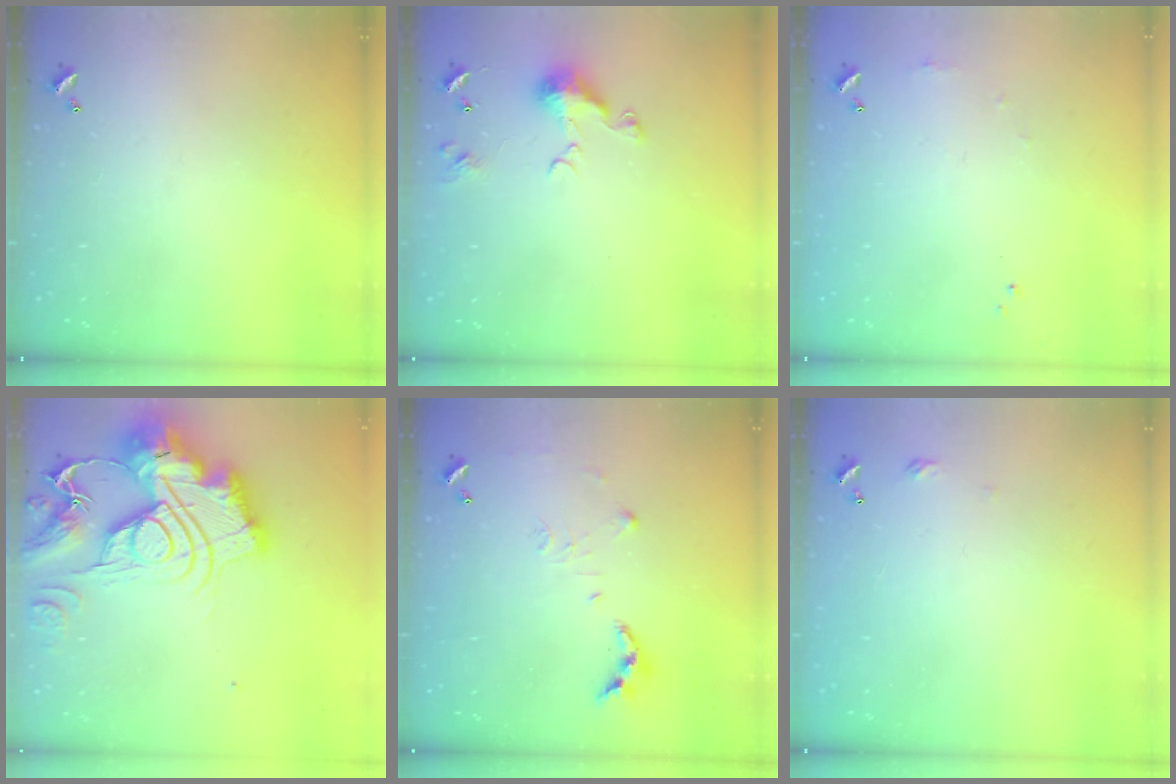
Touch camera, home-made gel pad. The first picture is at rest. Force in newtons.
{"total": 6.6, "press": 6.5, "slide": 1.0}
{"total": 4.7, "press": 4.7, "slide": 0.7}
{"total": 0.6, "press": 0.6, "slide": 0.0}
{"total": 7.0, "press": 7.0, "slide": 0.5}
{"total": 2.7, "press": 2.6, "slide": 0.4}